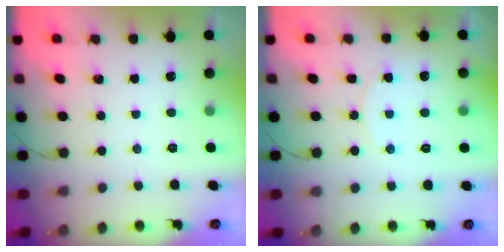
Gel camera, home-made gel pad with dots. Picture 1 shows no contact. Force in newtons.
{"total": 6.7, "press": 6.7, "slide": 0.6}